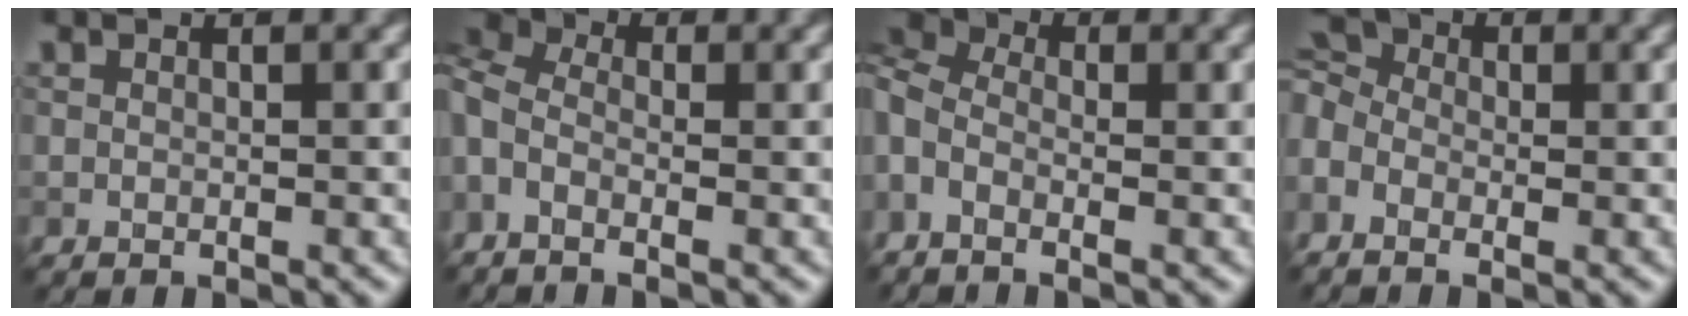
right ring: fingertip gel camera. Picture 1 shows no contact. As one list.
[{"total": 4.4, "force": [-0.4, 2.7, 3.5], "torque": [-0.097, 0.012, -0.024]}, {"total": 4.8, "force": [-0.1, 2.9, 3.9], "torque": [-0.104, 0.012, -0.017]}, {"total": 5.8, "force": [-1.4, 4.1, 3.8], "torque": [-0.099, 0.014, -0.031]}]